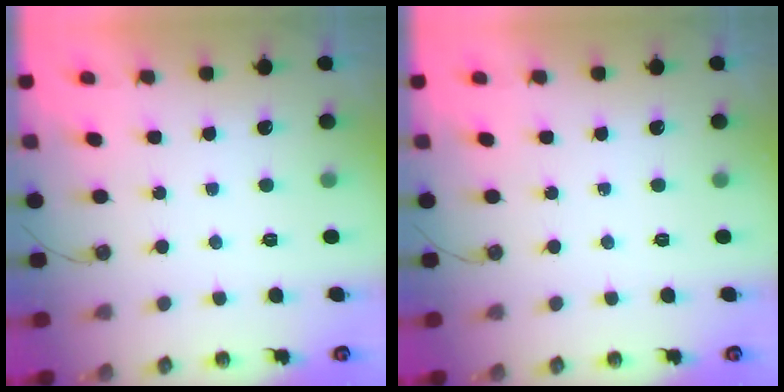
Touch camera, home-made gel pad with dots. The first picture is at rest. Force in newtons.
{"total": 0.0}